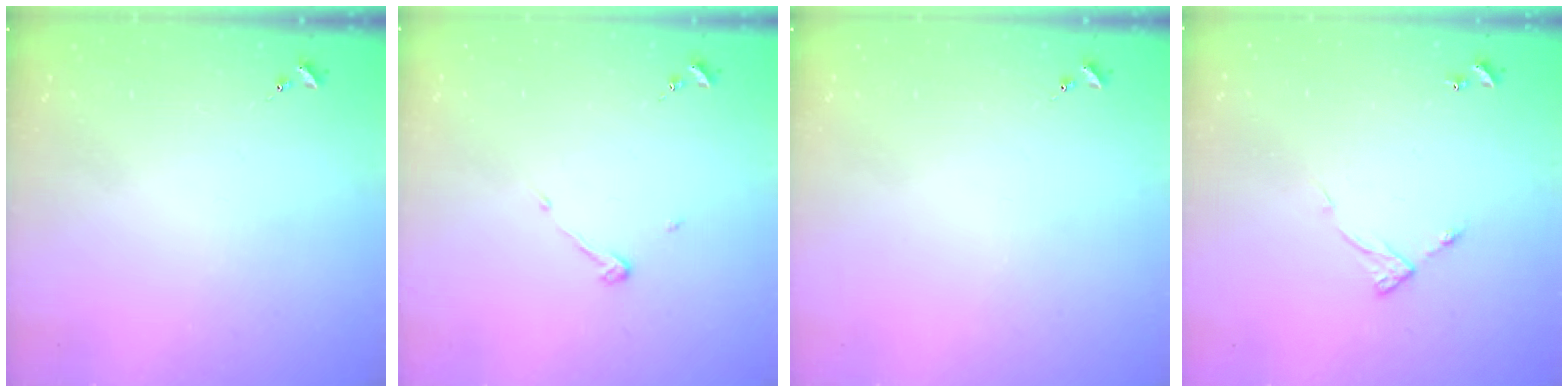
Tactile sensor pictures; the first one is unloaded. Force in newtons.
{"total": 3.8, "press": 3.8, "slide": 0.3}
{"total": 0.0}
{"total": 5.4, "press": 5.4, "slide": 0.4}